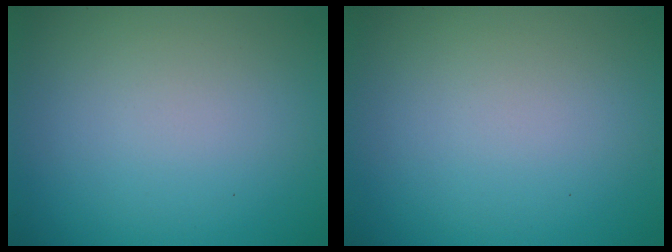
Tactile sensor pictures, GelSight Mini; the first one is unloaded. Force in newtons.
{"total": 0.0}